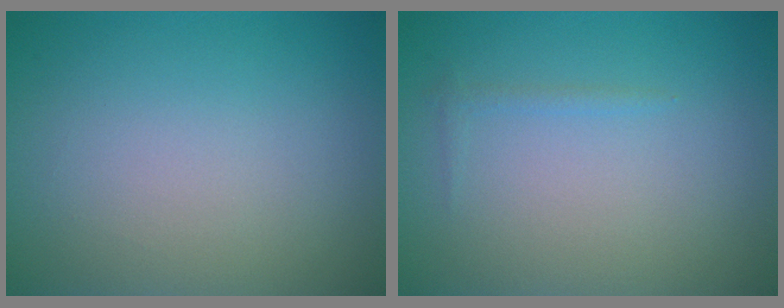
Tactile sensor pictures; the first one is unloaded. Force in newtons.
{"total": 0.6, "press": 0.6, "slide": 0.1}